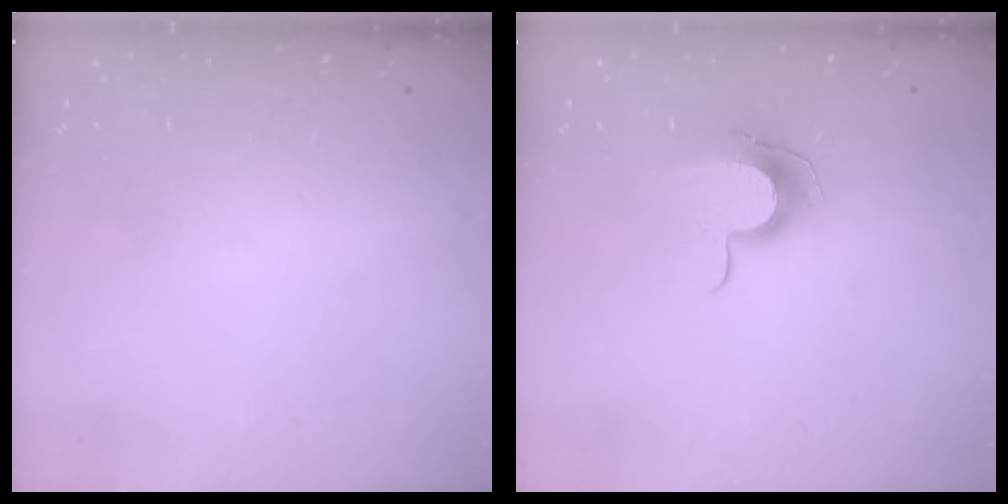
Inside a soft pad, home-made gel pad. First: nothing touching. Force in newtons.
{"total": 10.1, "press": 10.1, "slide": 0.6}